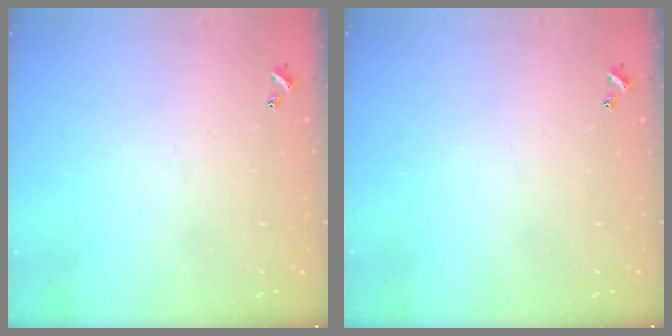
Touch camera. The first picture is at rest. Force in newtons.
{"total": 0.0}